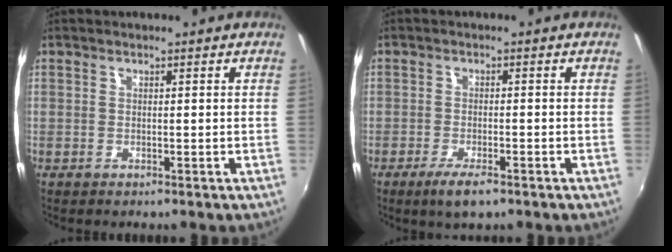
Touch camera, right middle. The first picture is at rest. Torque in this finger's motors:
{"motor_torque": [0.21, -0.22, 0.07, 0.03]}